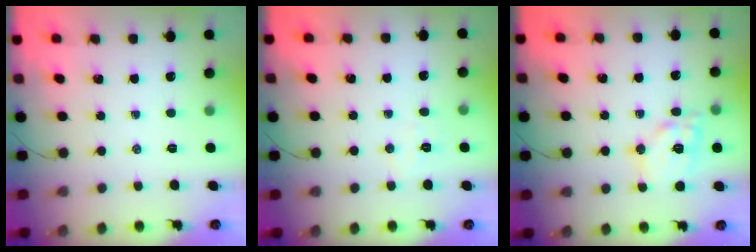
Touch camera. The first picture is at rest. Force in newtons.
{"total": 4.1, "press": 4.0, "slide": 0.8}
{"total": 13.2, "press": 13.1, "slide": 1.8}